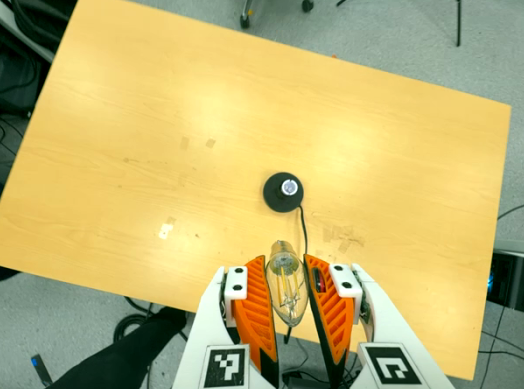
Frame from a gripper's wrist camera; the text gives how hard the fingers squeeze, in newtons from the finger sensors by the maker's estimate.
{"total": 13.7, "left": 14.3, "right": 13.0}